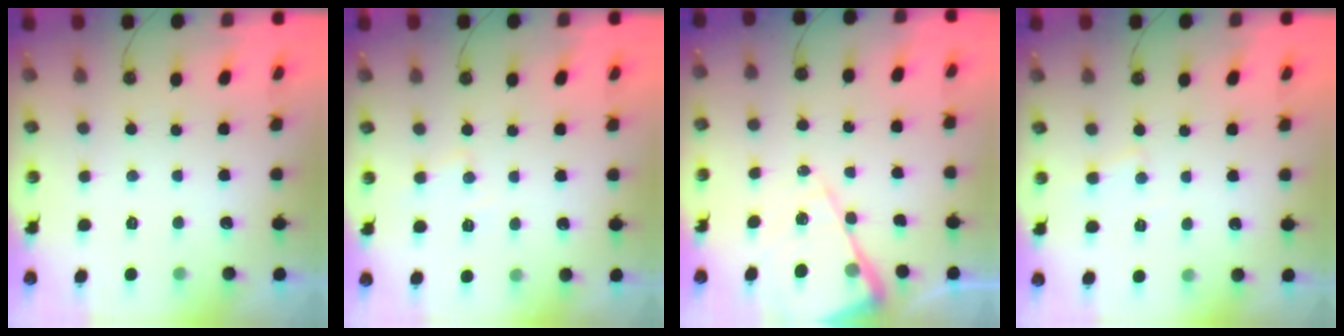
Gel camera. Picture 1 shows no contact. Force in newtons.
{"total": 5.2, "press": 5.2, "slide": 0.8}
{"total": 12.3, "press": 12.2, "slide": 1.1}
{"total": 4.4, "press": 4.3, "slide": 0.6}